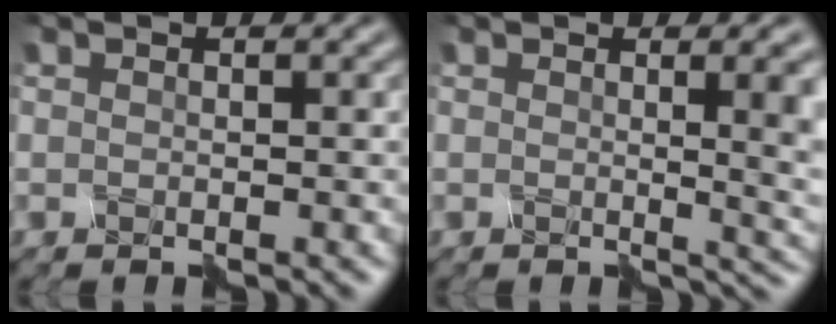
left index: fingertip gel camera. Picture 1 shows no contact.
{"total": 6.4, "force": [0.4, 2.6, 5.8], "torque": [-0.033, 0.001, 0.002]}